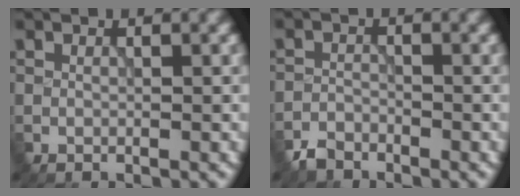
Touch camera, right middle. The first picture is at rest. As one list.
[{"total": 2.0, "force": [-1.8, 0.7, 0.3], "torque": [-0.004, 0.001, -0.043]}]